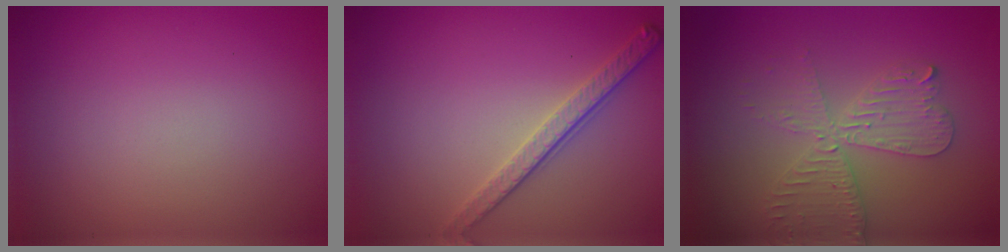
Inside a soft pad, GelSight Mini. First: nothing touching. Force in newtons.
{"total": 2.8, "press": 2.5, "slide": 1.2}
{"total": 4.0, "press": 3.4, "slide": 2.1}